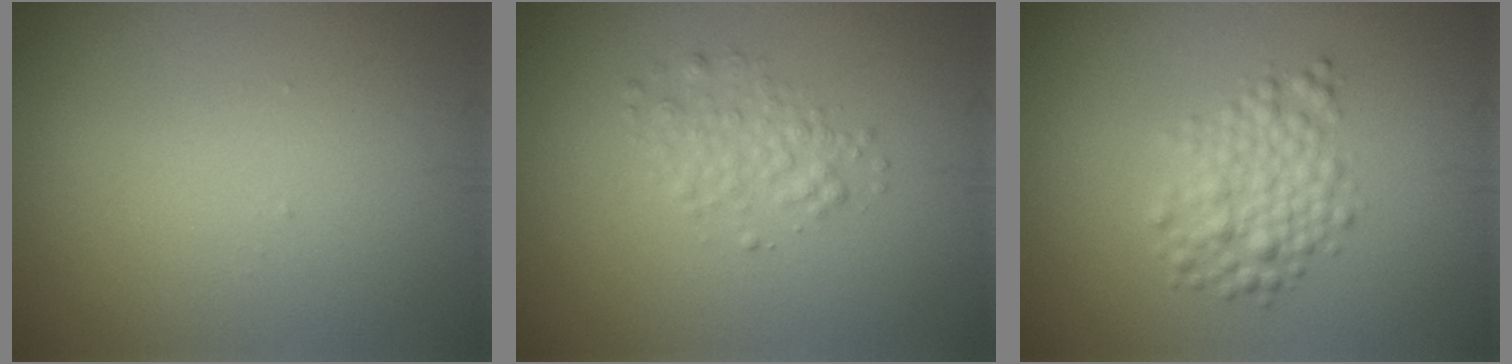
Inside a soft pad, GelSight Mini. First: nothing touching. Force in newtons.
{"total": 2.0, "press": 2.0, "slide": 0.1}
{"total": 3.4, "press": 3.4, "slide": 0.1}